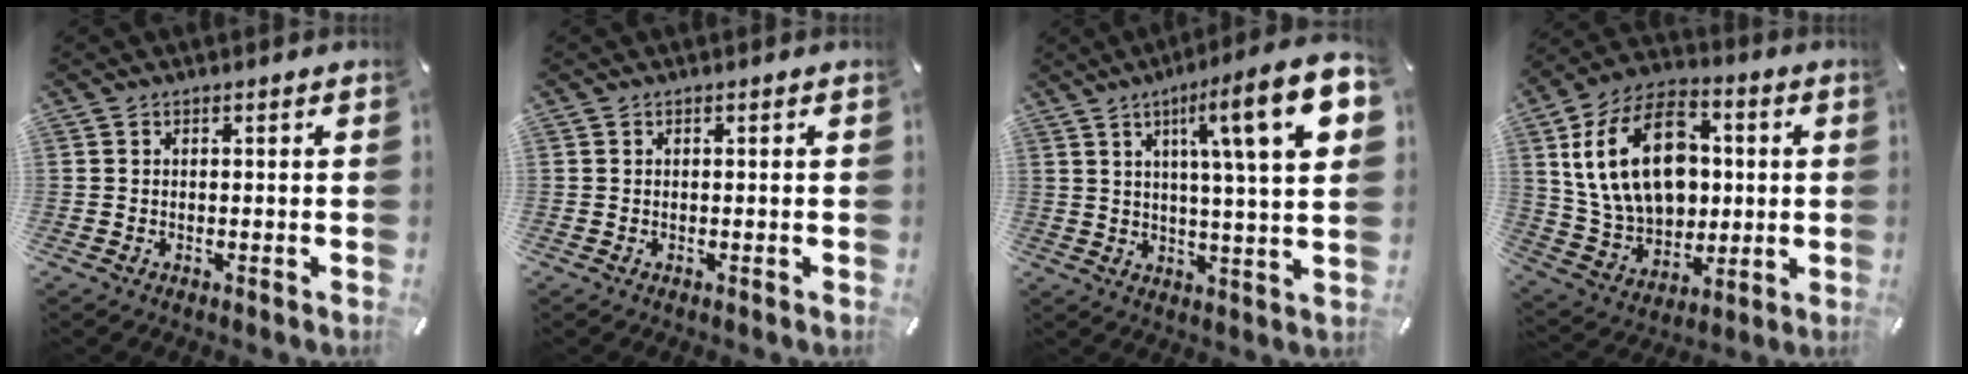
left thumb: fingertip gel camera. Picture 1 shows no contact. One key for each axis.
{"total": 0.0}
{"total": 17.6, "fx": 6.5, "fy": 2.3, "fz": 16.1, "tx": -0.245, "ty": -0.030, "tz": 0.084}
{"total": 21.9, "fx": 3.7, "fy": 16.0, "fz": 14.4, "tx": -0.280, "ty": -0.001, "tz": 0.067}